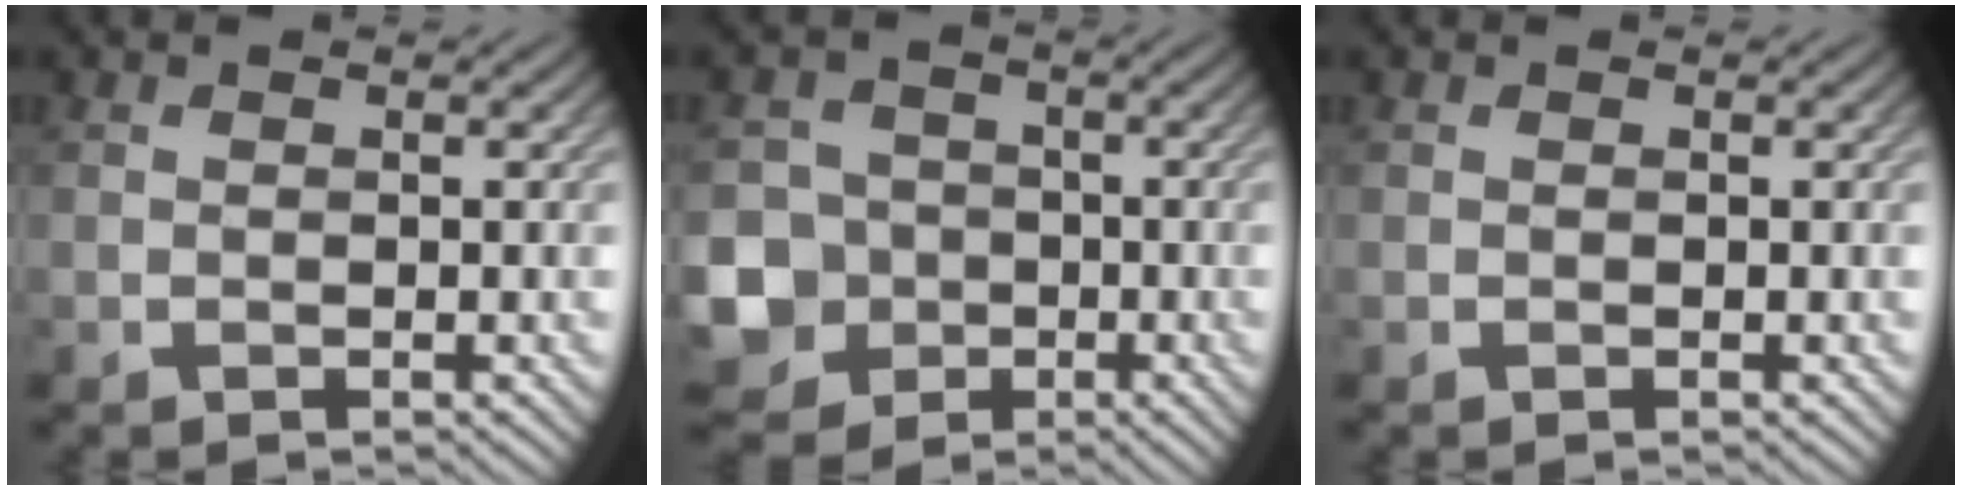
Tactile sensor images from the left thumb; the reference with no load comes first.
{"total": 11.0, "force": [-3.9, 9.9, 3.0], "torque": [-0.107, -0.036, -0.094]}
{"total": 0.0}